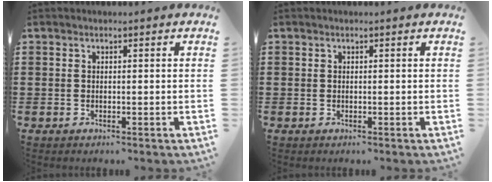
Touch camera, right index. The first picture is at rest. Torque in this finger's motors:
{"motor_torque": [-0.64, 1.50, 0.01, 0.00]}